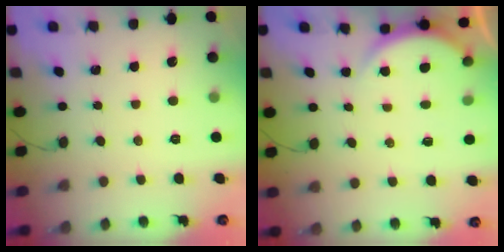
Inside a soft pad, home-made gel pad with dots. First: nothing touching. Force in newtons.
{"total": 2.6, "press": 2.5, "slide": 0.6}